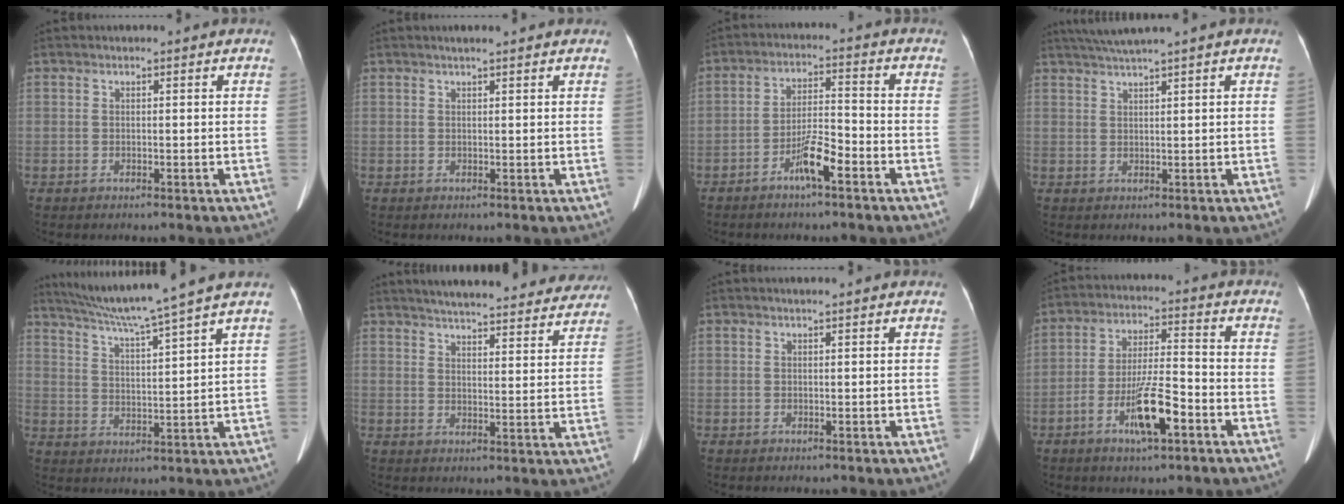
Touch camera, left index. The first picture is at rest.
{"total": 2.8, "force": [2.3, 0.2, 1.6], "torque": [-0.020, 0.020, 0.033]}
{"total": 6.0, "force": [-3.8, 0.8, 4.6], "torque": [-0.095, 0.002, -0.069]}
{"total": 3.9, "force": [3.2, -1.2, 2.0], "torque": [-0.043, 0.012, 0.065]}
{"total": 12.0, "force": [10.2, -2.6, 5.9], "torque": [-0.103, -0.002, 0.166]}
{"total": 24.9, "force": [22.7, 4.7, 9.3], "torque": [-0.135, -0.014, 0.278]}
{"total": 0.7, "force": [0.5, -0.1, 0.4], "torque": [-0.010, 0.004, 0.012]}
{"total": 9.4, "force": [-4.6, 1.6, 8.0], "torque": [-0.158, -0.006, -0.080]}